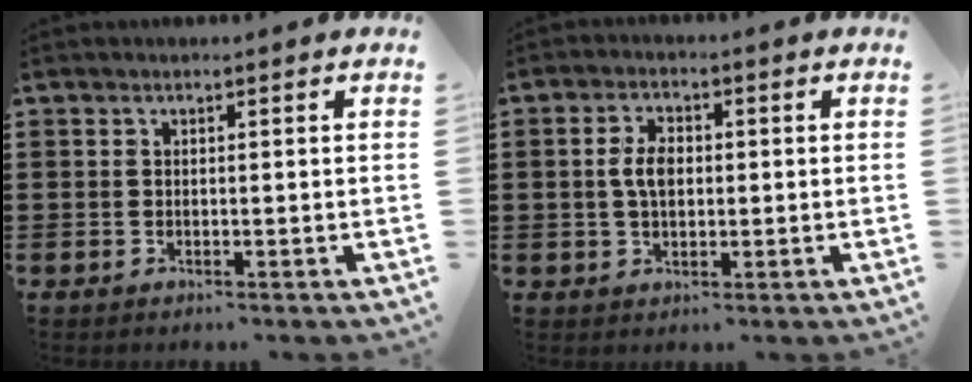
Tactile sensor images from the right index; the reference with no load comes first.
{"total": 4.3, "force": [0.2, 2.5, 3.5], "torque": [-0.079, 0.008, 0.000]}